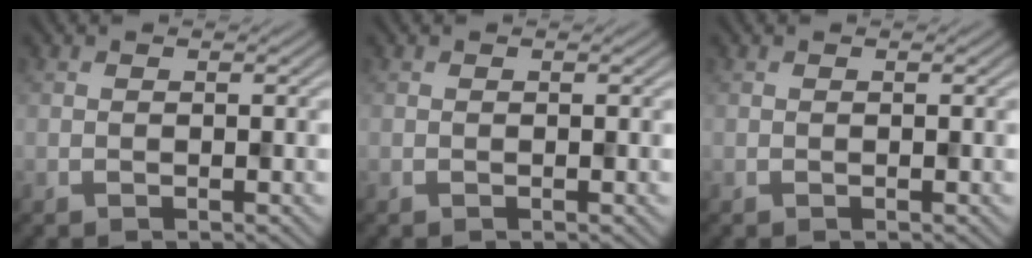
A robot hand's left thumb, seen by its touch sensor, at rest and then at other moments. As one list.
[{"total": 0.0}, {"total": 0.0}]